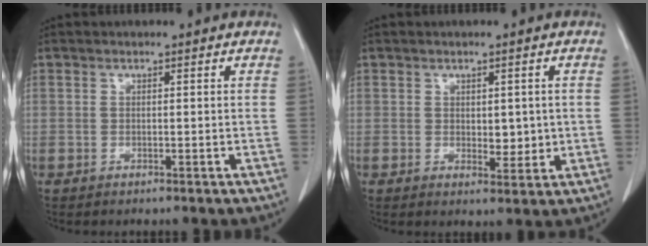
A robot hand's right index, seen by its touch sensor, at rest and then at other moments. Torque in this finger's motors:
{"motor_torque": [0.06, 0.15, 0.07, 0.02]}